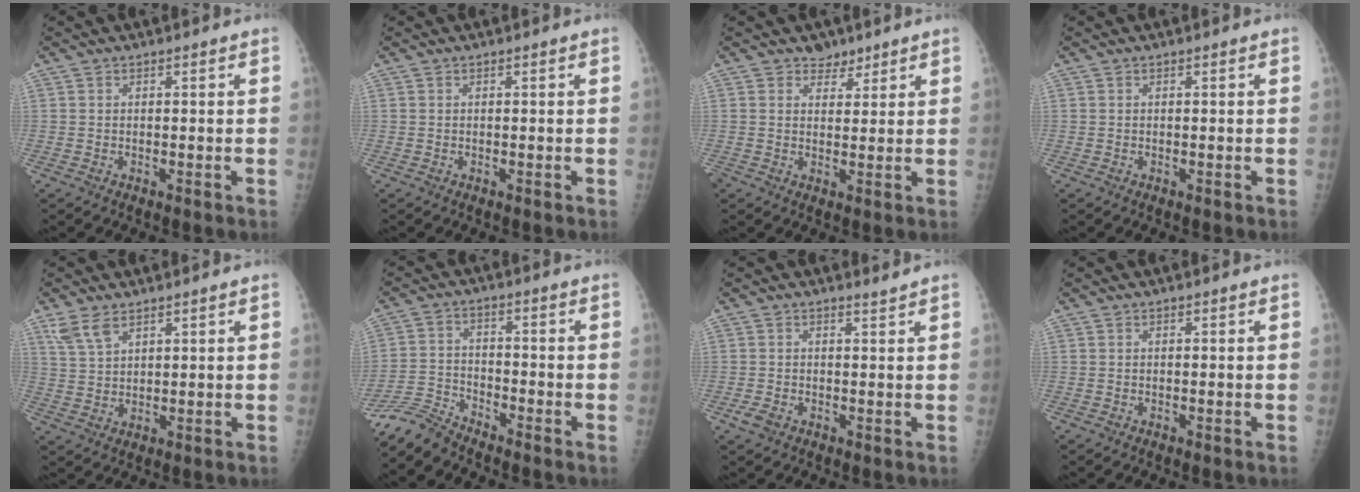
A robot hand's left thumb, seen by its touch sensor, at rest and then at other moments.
{"total": 0.0}
{"total": 3.7, "force": [2.4, 2.7, 0.5], "torque": [0.018, -0.013, 0.034]}
{"total": 0.0}
{"total": 5.0, "force": [3.4, 2.4, 2.8], "torque": [-0.050, -0.010, 0.075]}
{"total": 5.7, "force": [-5.7, 0.5, 0.0], "torque": [-0.004, 0.023, -0.119]}
{"total": 1.9, "force": [0.3, 1.2, 1.4], "torque": [-0.023, 0.007, 0.010]}
{"total": 0.0}